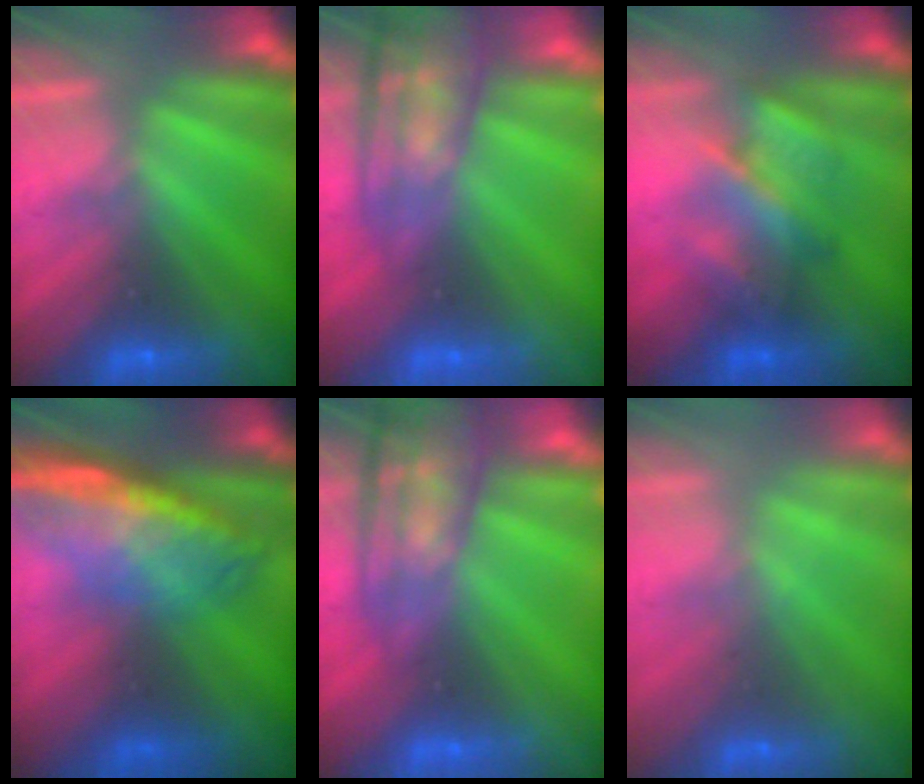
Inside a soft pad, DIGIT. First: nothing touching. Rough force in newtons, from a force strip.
{"total": 9.8}
{"total": 4.5}
{"total": 13.7}
{"total": 9.8}
{"total": 2.2}